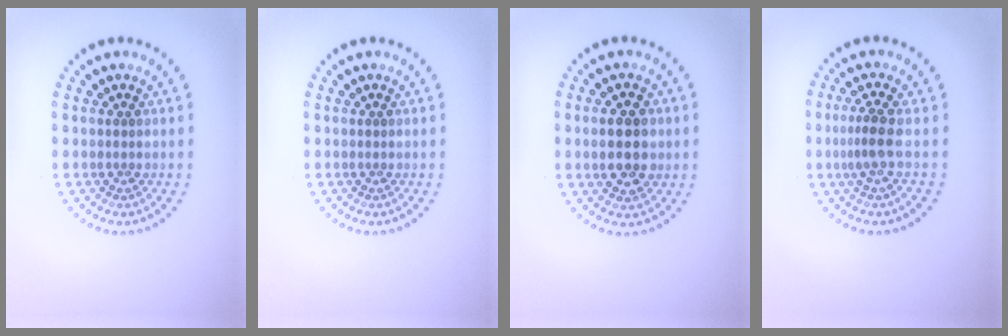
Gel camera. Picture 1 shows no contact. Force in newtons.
{"total": 0.0}
{"total": 4.5, "press": 4.5, "slide": 0.0}
{"total": 2.2, "press": 1.6, "slide": 1.5}